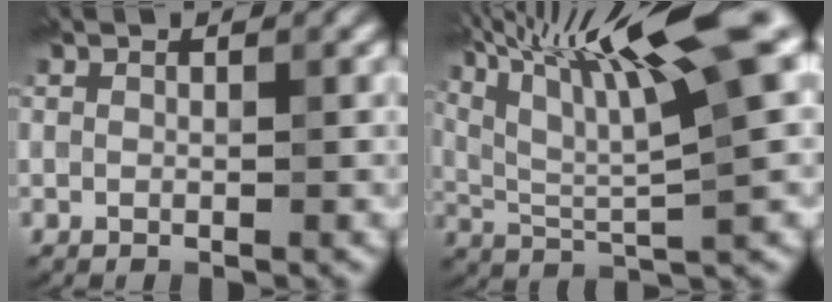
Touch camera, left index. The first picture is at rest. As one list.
[{"total": 13.3, "force": [6.6, 2.3, 11.3], "torque": [-0.201, 0.029, 0.127]}]